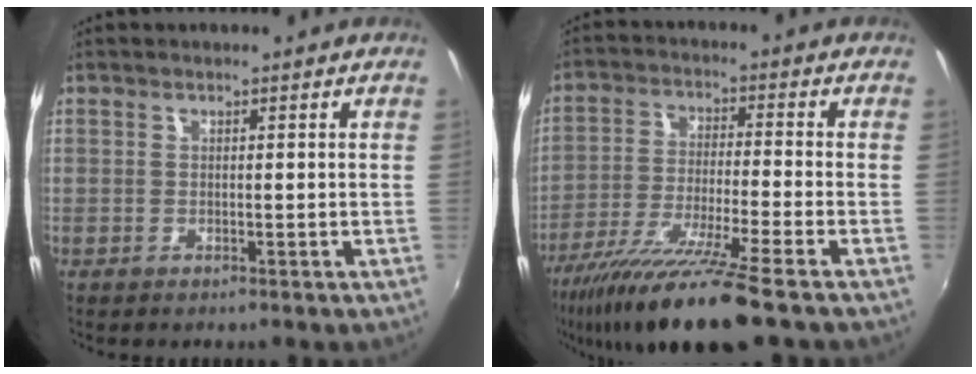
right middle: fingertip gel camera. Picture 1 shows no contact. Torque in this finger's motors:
{"motor_torque": [1.30, -0.84, 0.43, 0.21]}